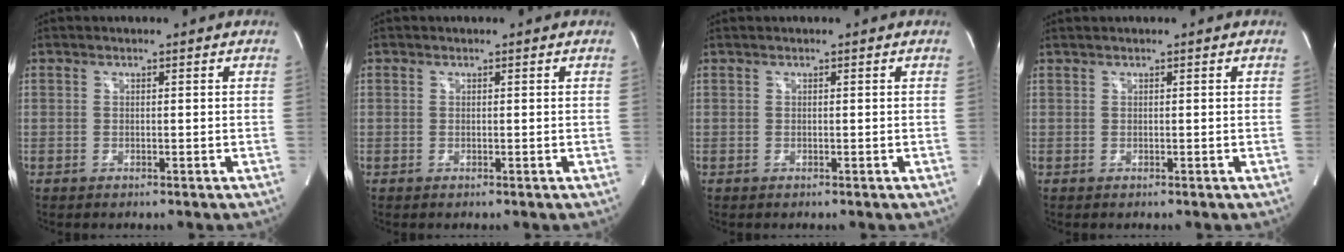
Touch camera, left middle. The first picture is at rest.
{"total": 0.0}
{"total": 0.0}
{"total": 0.7, "force": [0.6, -0.1, 0.3], "torque": [-0.009, 0.016, 0.016]}